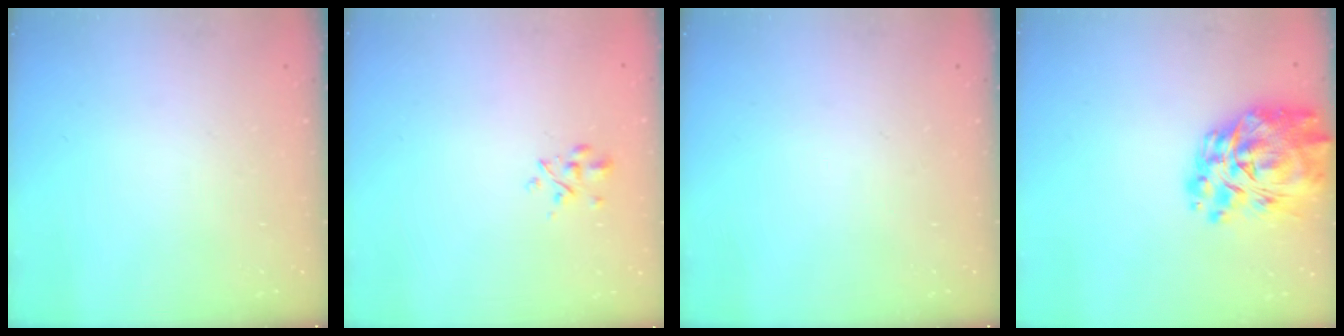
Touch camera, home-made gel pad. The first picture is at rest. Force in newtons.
{"total": 2.3, "press": 2.2, "slide": 0.9}
{"total": 0.0}
{"total": 17.4, "press": 16.5, "slide": 5.7}